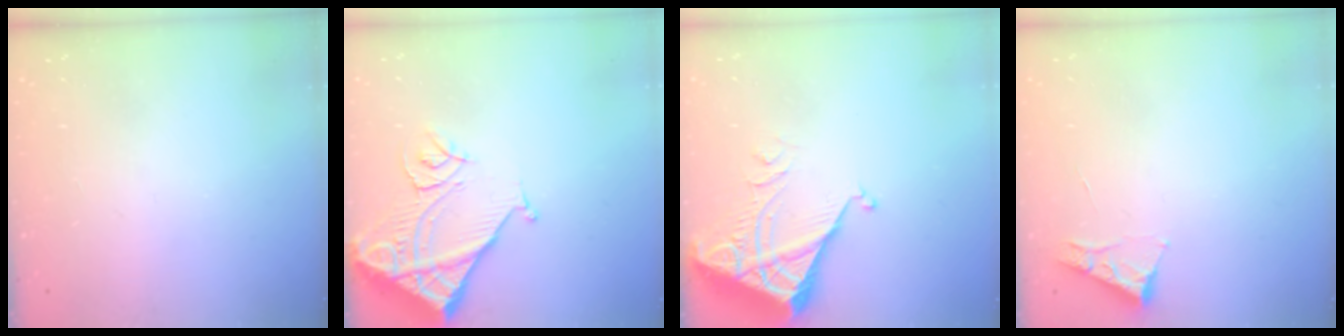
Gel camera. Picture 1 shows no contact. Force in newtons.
{"total": 12.1, "press": 12.0, "slide": 1.6}
{"total": 5.4, "press": 5.4, "slide": 0.7}
{"total": 3.4, "press": 3.3, "slide": 0.5}